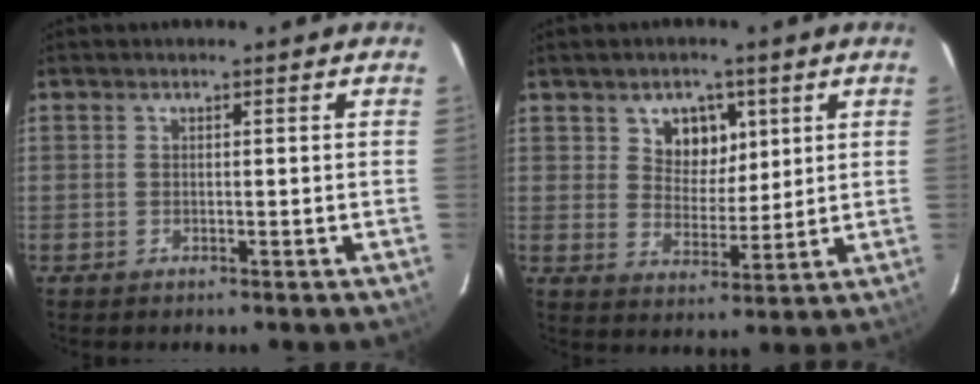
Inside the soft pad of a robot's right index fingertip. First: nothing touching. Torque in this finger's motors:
{"motor_torque": [-0.07, 0.12, -0.05, 0.00]}